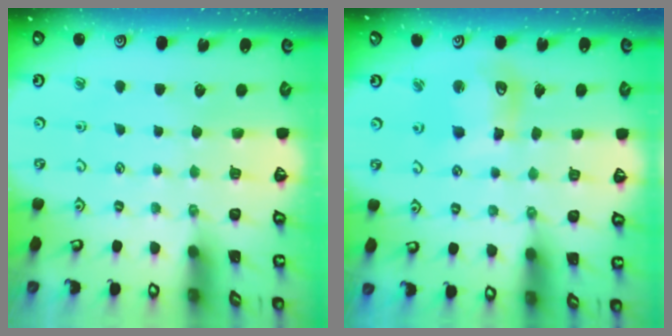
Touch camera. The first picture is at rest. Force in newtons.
{"total": 10.4, "press": 10.3, "slide": 1.4}